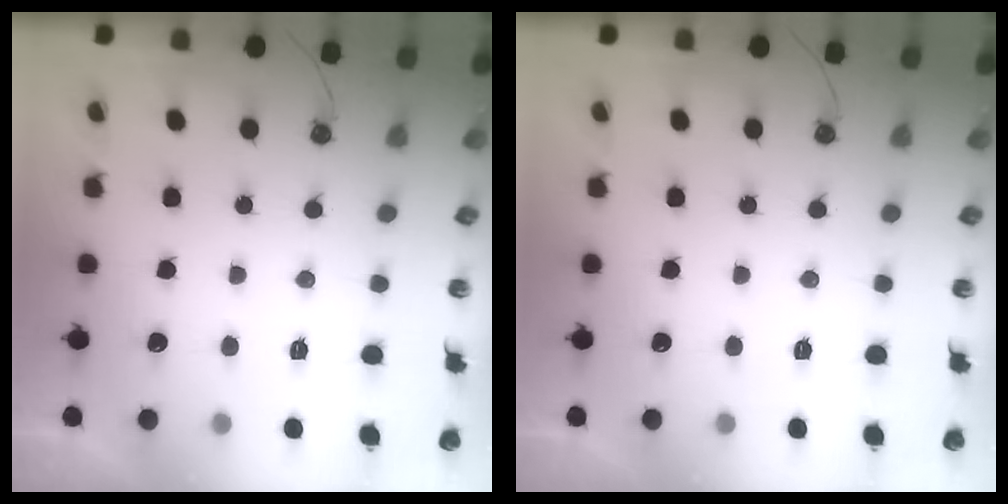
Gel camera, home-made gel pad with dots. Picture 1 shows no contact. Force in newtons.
{"total": 0.0}